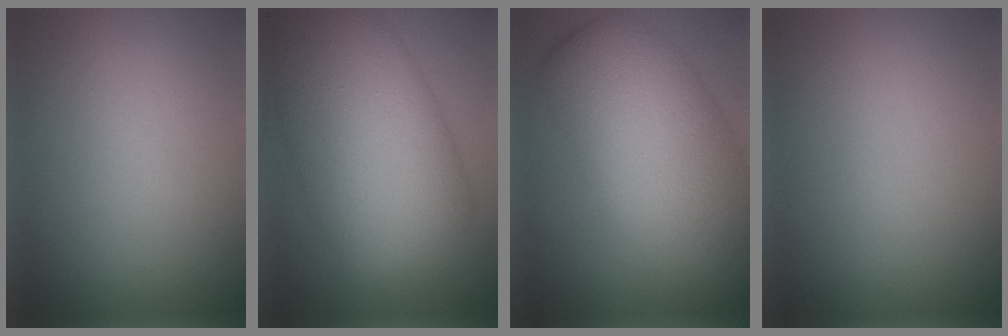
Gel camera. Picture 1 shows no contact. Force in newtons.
{"total": 14.0, "press": 14.0, "slide": 0.2}
{"total": 11.3, "press": 11.3, "slide": 0.8}
{"total": 0.0}